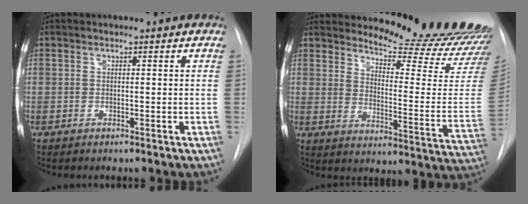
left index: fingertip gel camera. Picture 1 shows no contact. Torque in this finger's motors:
{"motor_torque": [0.95, -1.19, 0.22, 0.01]}